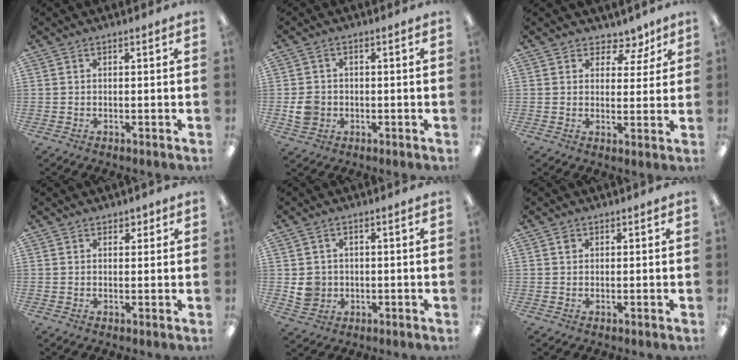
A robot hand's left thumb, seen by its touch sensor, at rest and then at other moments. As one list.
[{"total": 4.4, "force": [-0.7, 3.8, 2.0], "torque": [-0.025, 0.000, -0.014]}, {"total": 5.5, "force": [3.9, 3.5, 1.7], "torque": [-0.010, -0.027, 0.065]}, {"total": 1.8, "force": [1.2, 1.2, 0.3], "torque": [0.002, -0.001, 0.020]}, {"total": 4.6, "force": [0.5, 4.3, 1.6], "torque": [-0.017, 0.004, 0.011]}, {"total": 0.9, "force": [0.6, 0.7, 0.1], "torque": [-0.003, 0.001, 0.011]}]